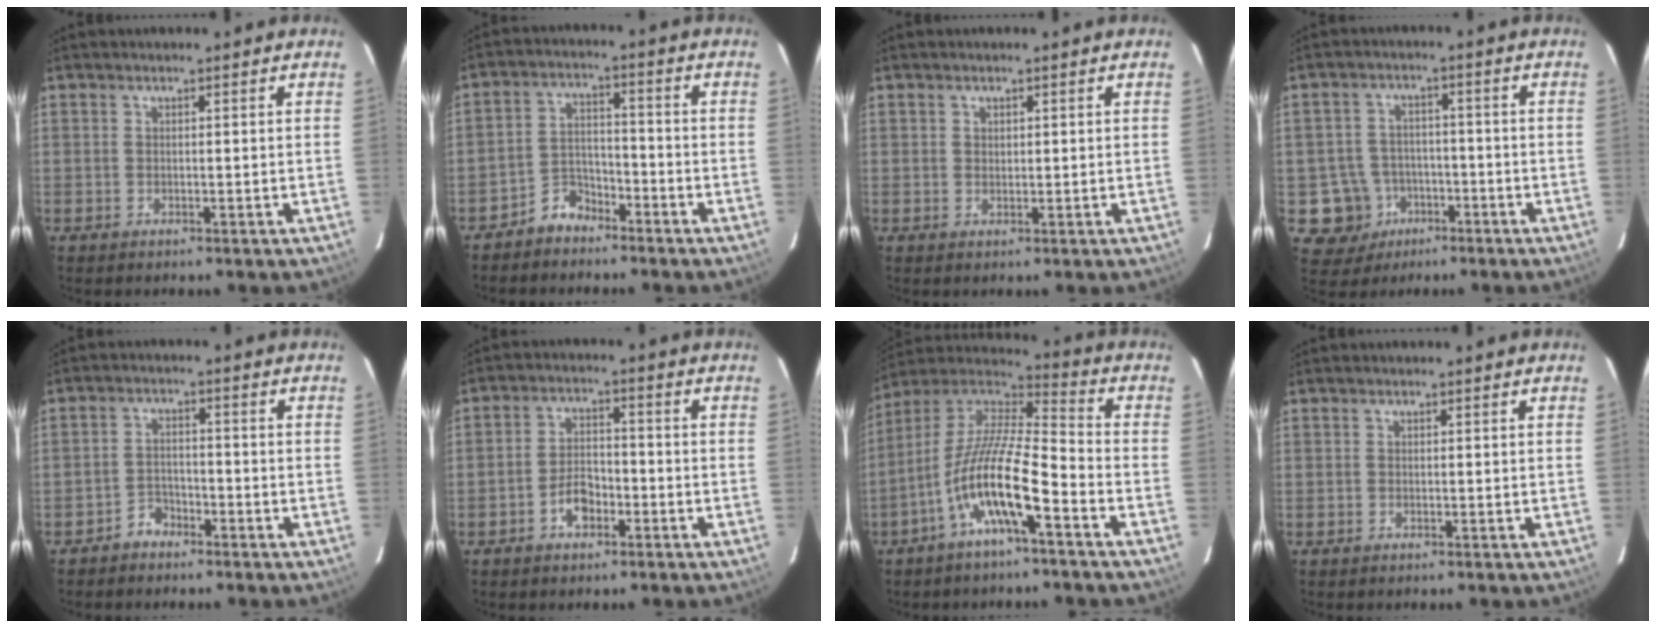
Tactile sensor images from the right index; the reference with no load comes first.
{"total": 5.5, "force": [-4.5, 3.1, 1.0], "torque": [-0.023, 0.022, -0.080]}
{"total": 1.0, "force": [0.4, 0.8, 0.2], "torque": [-0.001, 0.004, 0.007]}
{"total": 8.3, "force": [-3.4, 7.5, 0.7], "torque": [-0.035, 0.029, -0.041]}
{"total": 3.4, "force": [-2.8, 2.0, 0.4], "torque": [-0.010, 0.012, -0.049]}
{"total": 5.4, "force": [-2.9, 3.2, 3.2], "torque": [-0.065, 0.013, -0.047]}
{"total": 14.7, "force": [-6.8, 2.9, 12.7], "torque": [-0.241, -0.005, -0.136]}
{"total": 0.0}